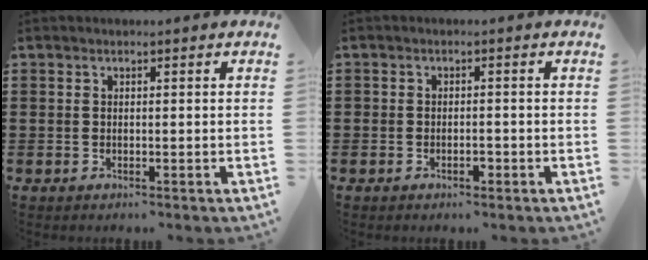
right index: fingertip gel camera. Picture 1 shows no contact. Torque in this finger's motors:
{"motor_torque": [-0.30, 0.07, 0.07, 0.00]}